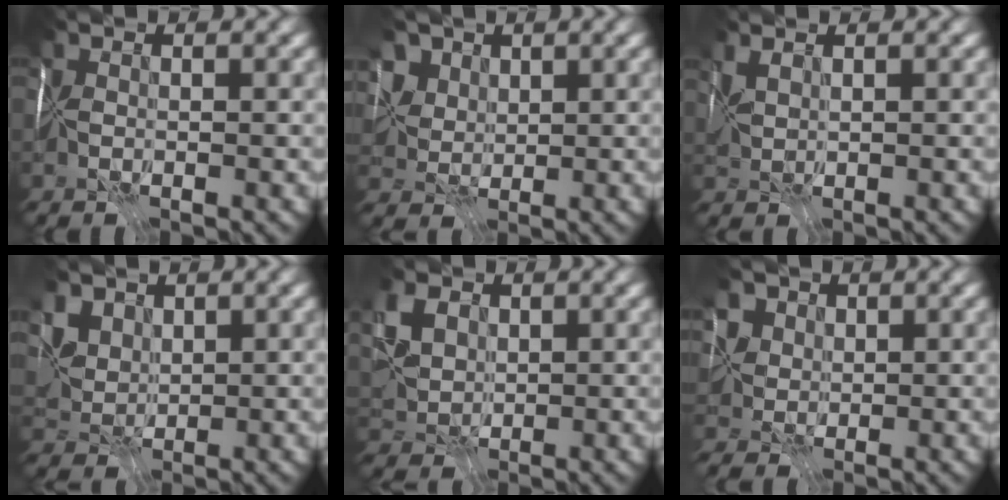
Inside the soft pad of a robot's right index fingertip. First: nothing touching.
{"total": 4.6, "force": [3.0, 2.9, 1.8], "torque": [-0.050, 0.006, 0.054]}
{"total": 1.2, "force": [1.1, -0.3, 0.3], "torque": [-0.004, 0.002, 0.030]}
{"total": 3.5, "force": [2.4, 2.0, 1.5], "torque": [-0.047, 0.005, 0.048]}
{"total": 4.7, "force": [1.8, 3.2, 2.9], "torque": [-0.078, 0.013, 0.035]}
{"total": 6.0, "force": [3.5, 4.2, 2.5], "torque": [-0.043, 0.016, 0.048]}